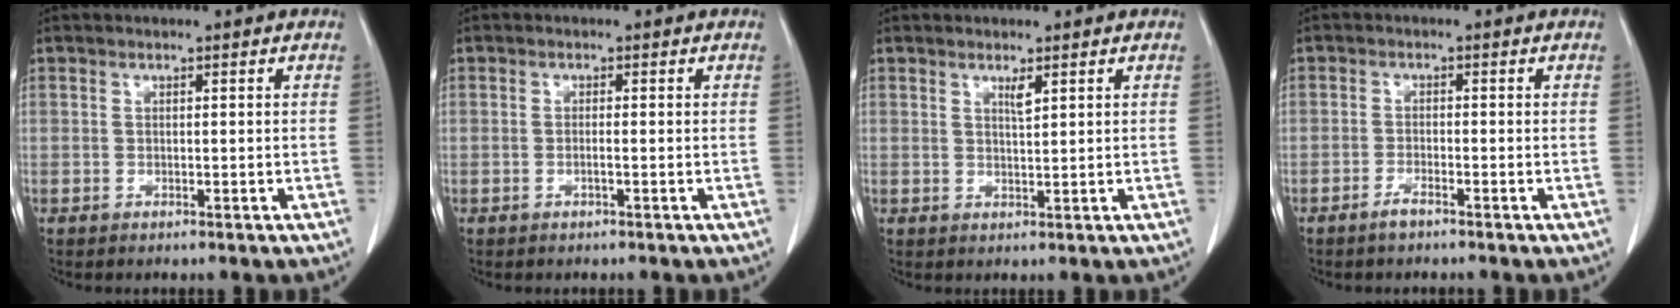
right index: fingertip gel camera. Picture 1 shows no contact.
{"total": 0.7, "force": [-0.1, -0.1, 0.7], "torque": [-0.011, 0.002, -0.001]}
{"total": 1.6, "force": [1.0, 0.1, 1.2], "torque": [-0.024, -0.006, 0.018]}
{"total": 1.7, "force": [-1.4, 0.3, 1.0], "torque": [-0.024, -0.001, -0.024]}